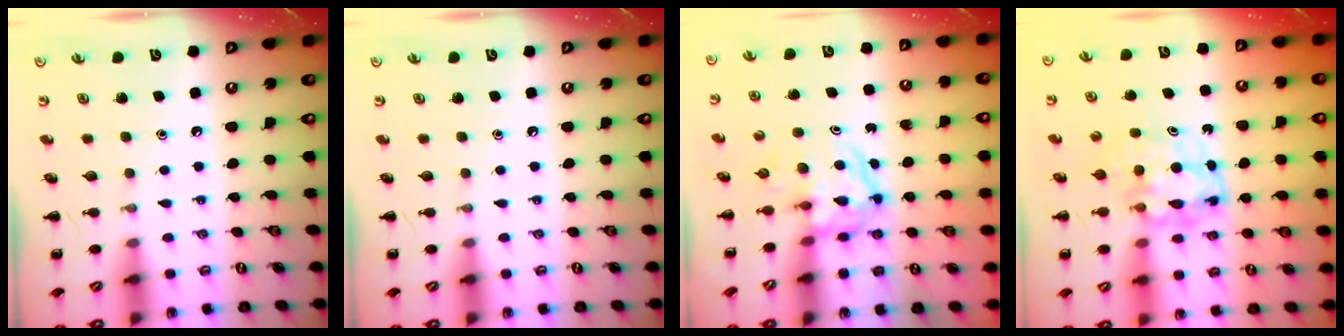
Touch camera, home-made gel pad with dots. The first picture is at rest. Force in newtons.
{"total": 0.0}
{"total": 4.0, "press": 3.9, "slide": 0.5}
{"total": 5.5, "press": 5.5, "slide": 0.4}